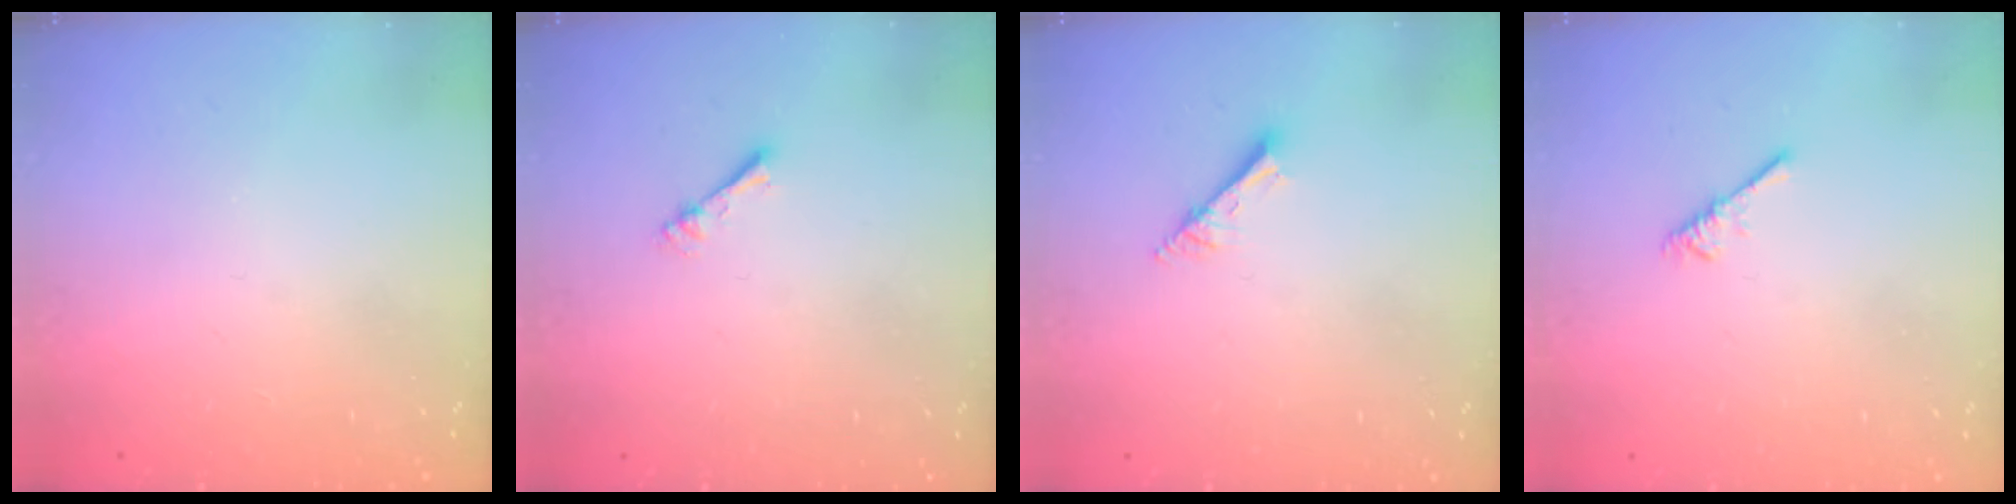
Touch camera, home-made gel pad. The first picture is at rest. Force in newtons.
{"total": 1.7, "press": 1.7, "slide": 0.2}
{"total": 2.5, "press": 2.5, "slide": 0.2}
{"total": 2.2, "press": 2.1, "slide": 0.5}